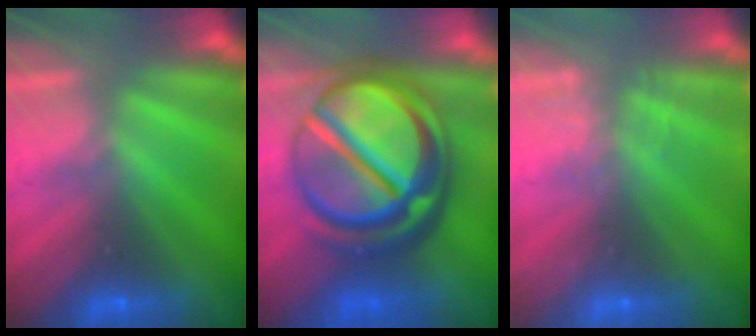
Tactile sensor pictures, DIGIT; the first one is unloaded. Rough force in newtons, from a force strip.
{"total": 7.4}
{"total": 2.4}